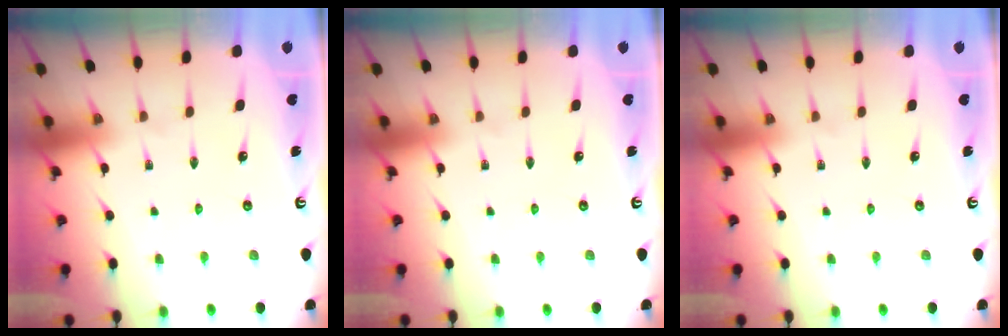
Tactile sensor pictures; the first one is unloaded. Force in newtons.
{"total": 0.0}
{"total": 0.0}